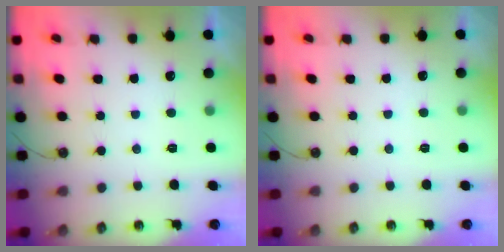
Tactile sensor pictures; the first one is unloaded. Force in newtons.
{"total": 1.7, "press": 1.7, "slide": 0.3}